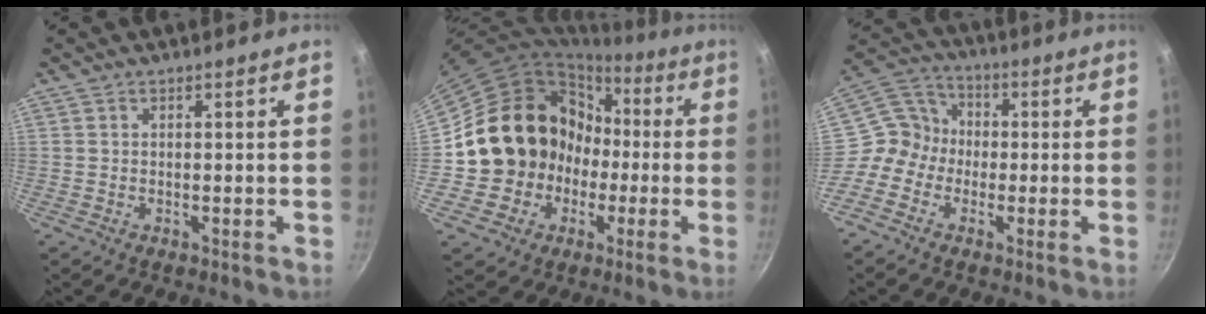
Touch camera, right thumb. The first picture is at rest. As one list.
[{"total": 15.4, "force": [-1.5, 14.3, 5.4], "torque": [-0.043, 0.052, -0.015]}, {"total": 8.3, "force": [-1.5, 7.5, 3.1], "torque": [-0.030, 0.032, -0.056]}]